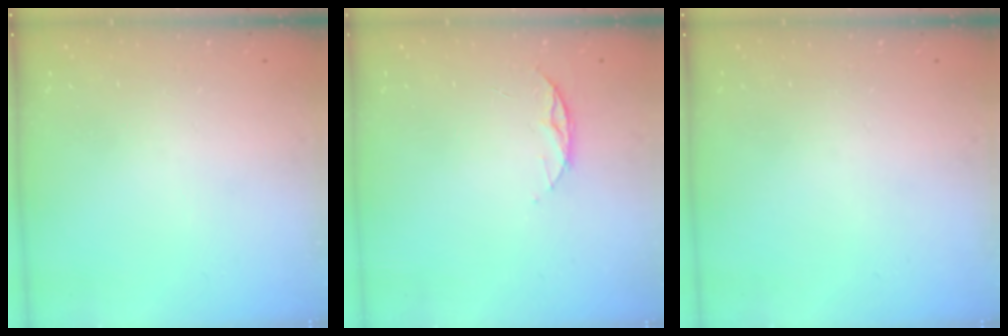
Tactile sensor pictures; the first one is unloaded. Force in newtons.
{"total": 5.5, "press": 5.5, "slide": 0.6}
{"total": 0.0}